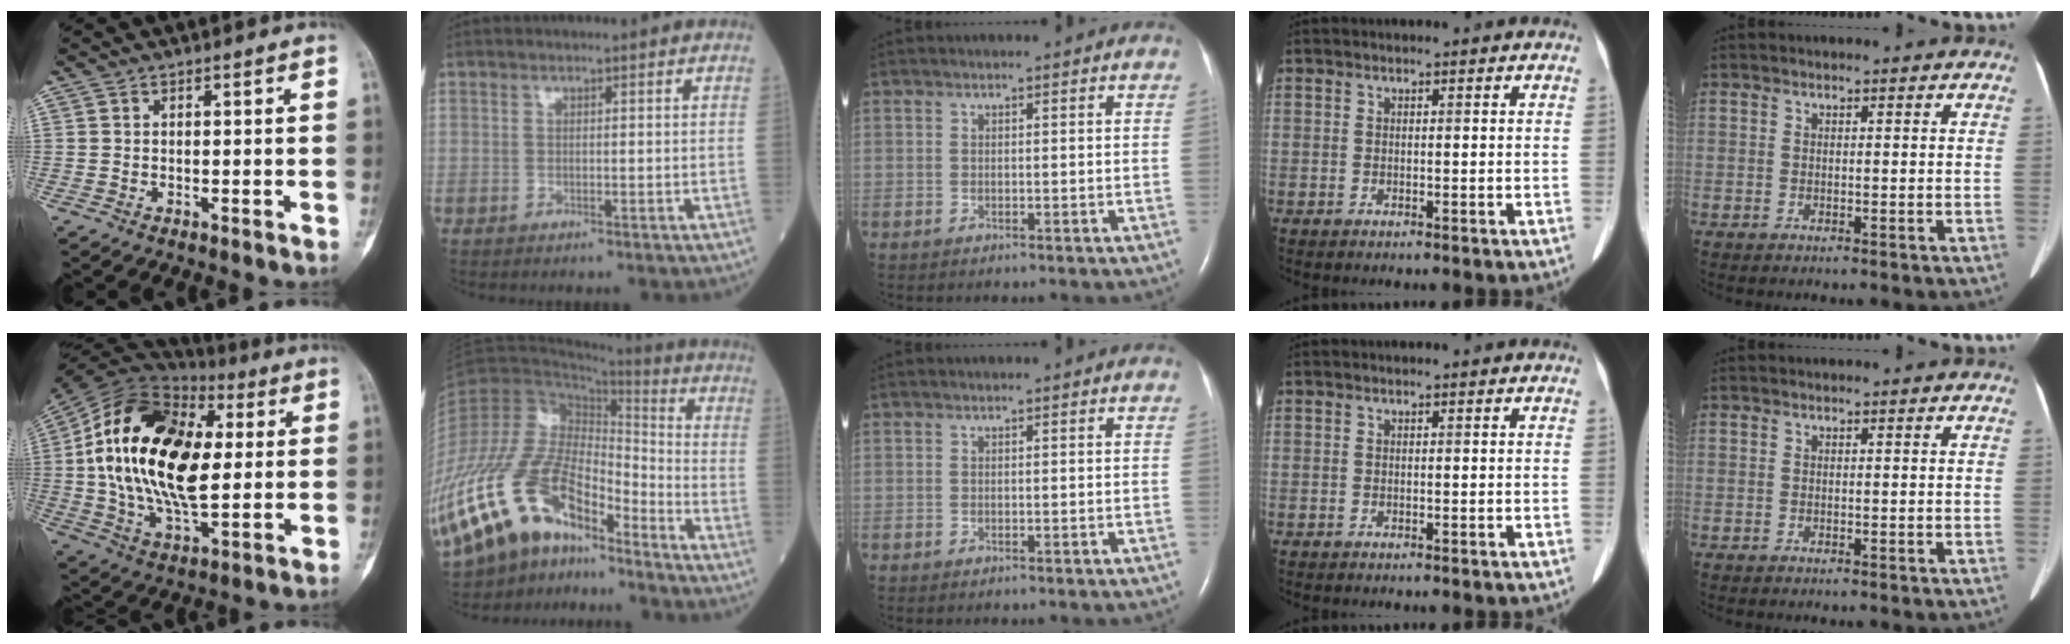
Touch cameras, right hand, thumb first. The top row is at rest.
{"thumb": {"total": 27.6, "force": [3.5, 14.9, 23.0], "torque": [-0.425, -0.004, 0.050]}, "index": {"total": 23.8, "force": [-16.4, 9.7, 14.2], "torque": [-0.339, 0.004, -0.302]}}